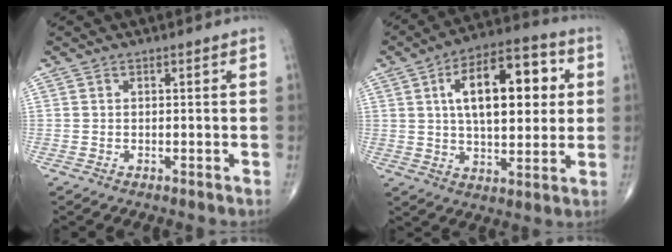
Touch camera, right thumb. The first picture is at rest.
{"total": 18.2, "force": [4.2, 8.7, 15.4], "torque": [-0.212, 0.011, 0.060]}